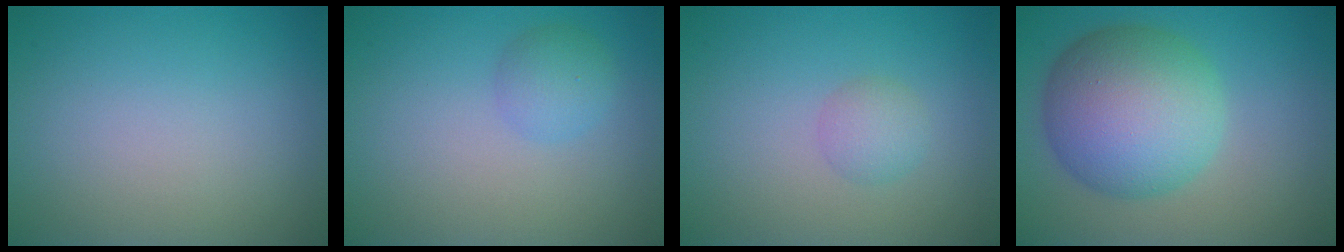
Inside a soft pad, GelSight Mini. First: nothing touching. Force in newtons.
{"total": 2.0, "press": 2.0, "slide": 0.1}
{"total": 1.5, "press": 1.5, "slide": 0.0}
{"total": 9.9, "press": 9.9, "slide": 0.3}